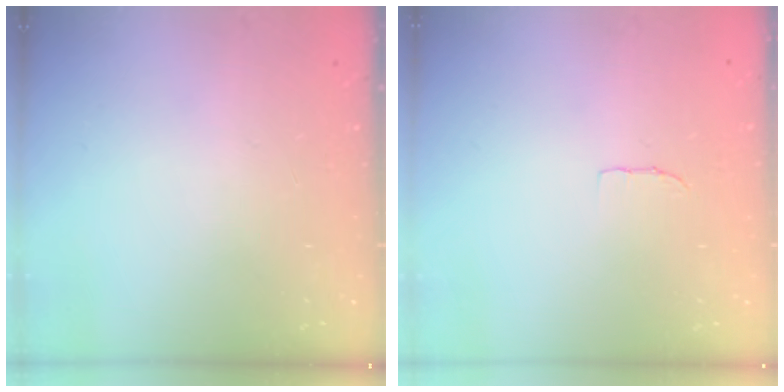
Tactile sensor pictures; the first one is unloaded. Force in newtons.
{"total": 3.4, "press": 3.4, "slide": 0.2}